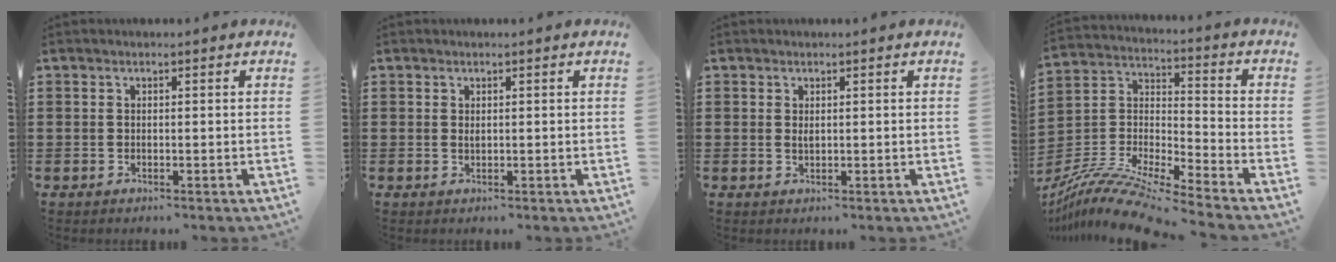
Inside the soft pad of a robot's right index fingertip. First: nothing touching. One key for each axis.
{"total": 0.8, "fx": 0.3, "fy": 0.5, "fz": 0.5, "tx": -0.013, "ty": 0.003, "tz": 0.006}
{"total": 1.0, "fx": 0.4, "fy": 0.5, "fz": 0.7, "tx": -0.016, "ty": 0.004, "tz": 0.007}
{"total": 10.9, "fx": -9.8, "fy": 1.0, "fz": 4.7, "tx": -0.100, "ty": 0.013, "tz": -0.199}